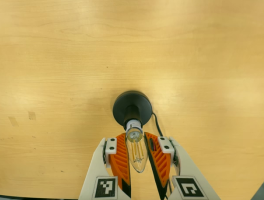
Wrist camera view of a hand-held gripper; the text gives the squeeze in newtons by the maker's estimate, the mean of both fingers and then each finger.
{"total": 11.4, "left": 11.1, "right": 11.7}